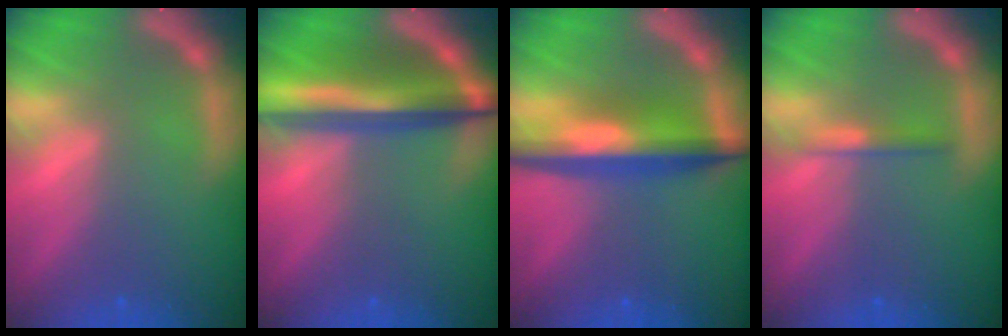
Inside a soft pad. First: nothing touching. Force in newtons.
{"total": 9.1}
{"total": 7.1}
{"total": 1.4}